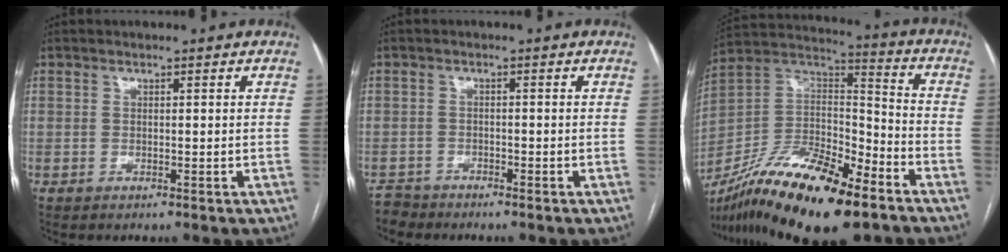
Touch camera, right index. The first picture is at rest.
{"total": 2.3, "force": [-2.1, 0.4, -0.8], "torque": [0.015, -0.007, -0.041]}
{"total": 23.6, "force": [-15.8, 6.7, 16.2], "torque": [-0.299, -0.002, -0.277]}